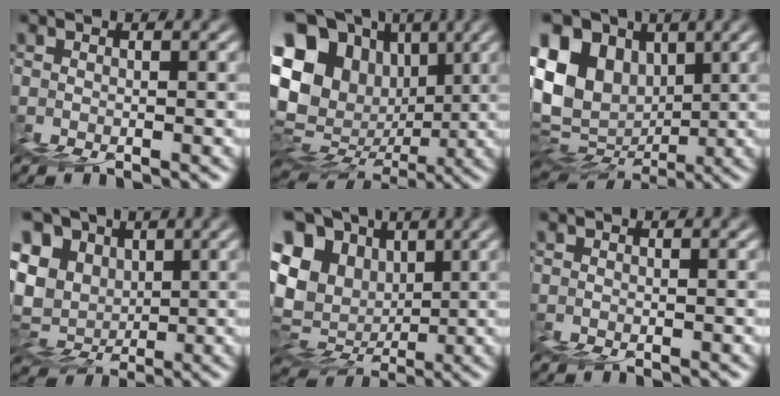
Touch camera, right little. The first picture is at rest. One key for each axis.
{"total": 18.9, "fx": 4.8, "fy": 15.6, "fz": 9.5, "tx": -0.206, "ty": 0.039, "tz": 0.094}
{"total": 15.7, "fx": 4.7, "fy": 11.8, "fz": 9.1, "tx": -0.183, "ty": 0.040, "tz": 0.095}
{"total": 12.3, "fx": 5.8, "fy": 9.7, "fz": 4.9, "tx": -0.125, "ty": 0.029, "tz": 0.105}
{"total": 12.4, "fx": 4.5, "fy": 9.8, "fz": 6.1, "tx": -0.131, "ty": 0.025, "tz": 0.086}
{"total": 0.0}